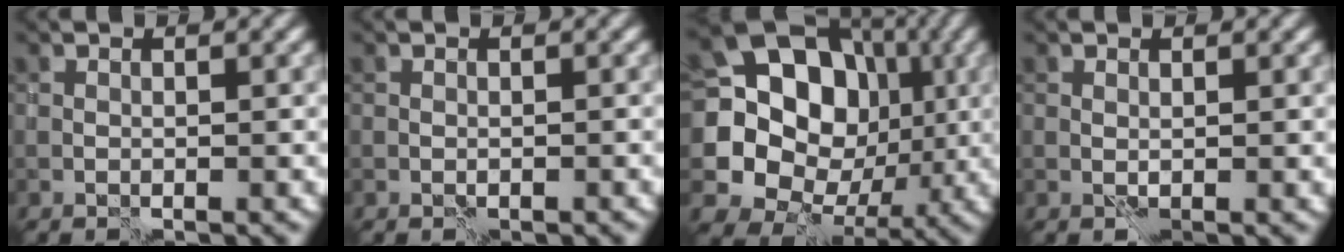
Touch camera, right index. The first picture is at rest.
{"total": 0.6, "force": [-0.3, 0.5, 0.1], "torque": [0.002, -0.006, -0.003]}
{"total": 15.0, "force": [0.9, 13.0, 7.4], "torque": [-0.140, 0.008, -0.001]}
{"total": 0.6, "force": [0.6, -0.1, 0.1], "torque": [0.002, 0.003, 0.012]}